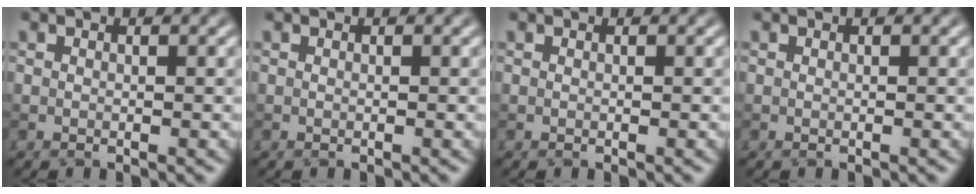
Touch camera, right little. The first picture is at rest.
{"total": 0.0}
{"total": 0.0}
{"total": 0.0}